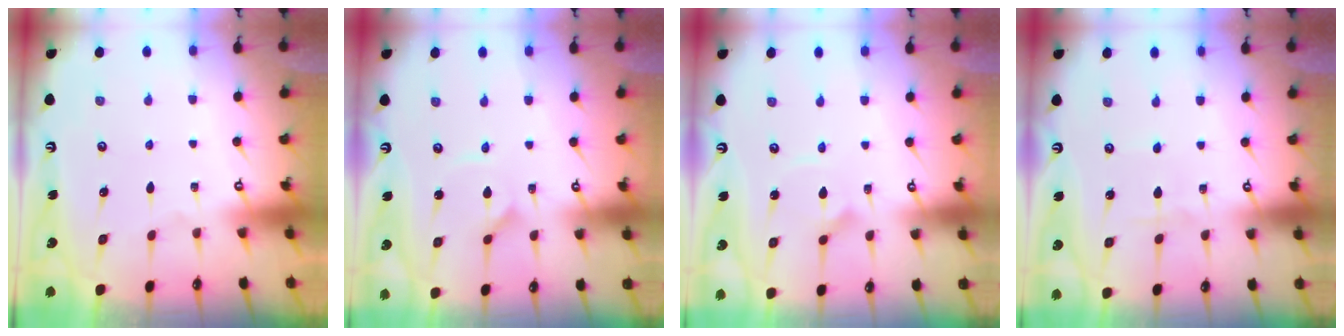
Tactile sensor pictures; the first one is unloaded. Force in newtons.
{"total": 1.5, "press": 1.5, "slide": 0.1}
{"total": 2.5, "press": 2.5, "slide": 0.2}
{"total": 2.2, "press": 2.2, "slide": 0.3}